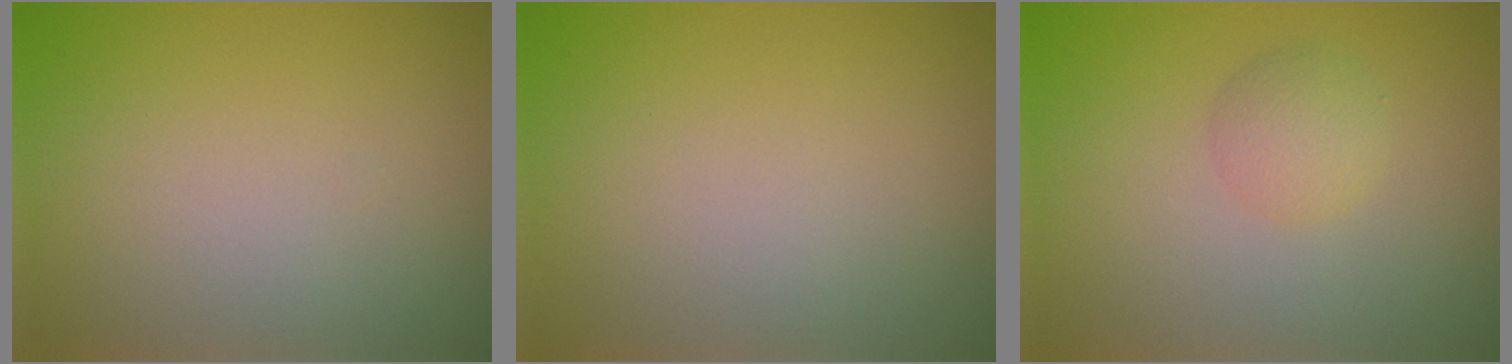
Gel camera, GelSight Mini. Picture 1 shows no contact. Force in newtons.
{"total": 0.0}
{"total": 2.0, "press": 2.0, "slide": 0.1}